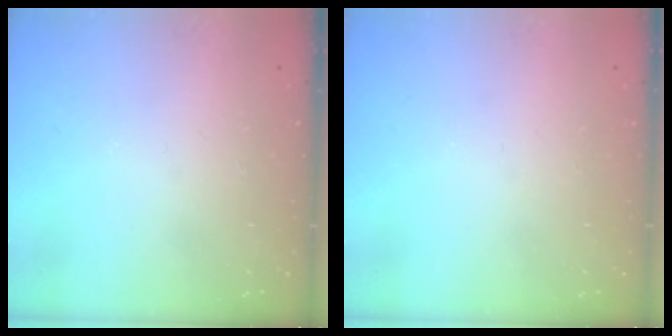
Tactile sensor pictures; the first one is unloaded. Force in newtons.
{"total": 0.0}